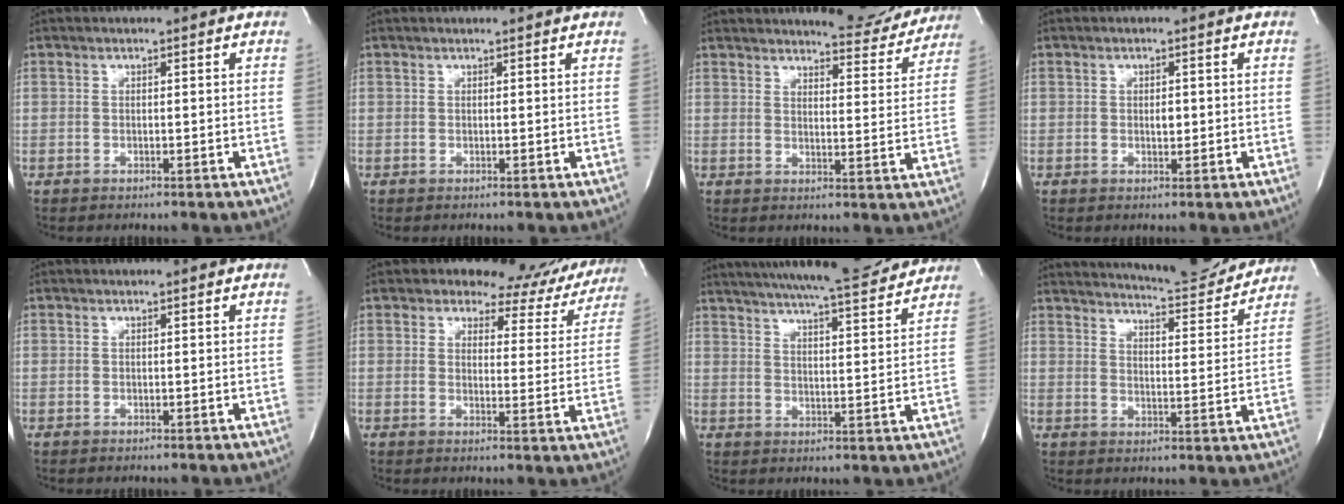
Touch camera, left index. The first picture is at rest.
{"total": 2.3, "force": [2.2, -0.2, 0.4], "torque": [-0.008, 0.004, 0.021]}
{"total": 9.4, "force": [9.1, 1.7, 1.7], "torque": [-0.010, -0.028, 0.107]}
{"total": 1.2, "force": [-0.1, 0.6, 1.0], "torque": [-0.016, -0.005, -0.001]}
{"total": 0.7, "force": [0.6, 0.0, 0.1], "torque": [-0.004, 0.003, 0.007]}
{"total": 12.6, "force": [11.4, 5.1, 1.2], "torque": [0.025, -0.033, 0.098]}
{"total": 19.3, "force": [17.6, 1.6, 7.8], "torque": [-0.131, -0.012, 0.238]}
{"total": 15.0, "force": [14.4, 1.7, 4.1], "torque": [-0.063, -0.028, 0.188]}